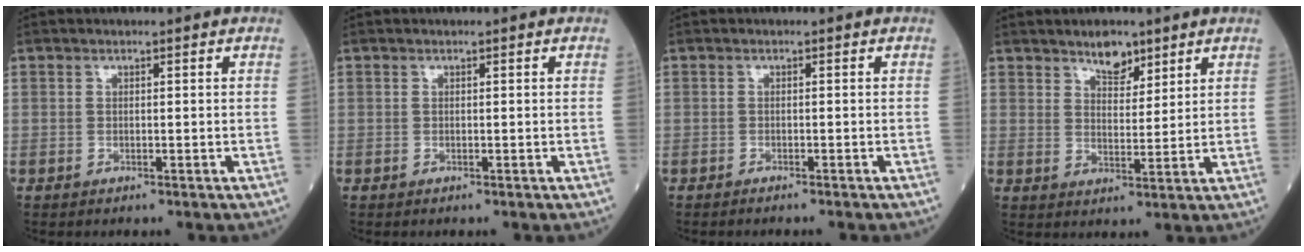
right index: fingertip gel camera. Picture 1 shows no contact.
{"total": 0.0}
{"total": 2.6, "force": [-2.4, -0.1, 1.2], "torque": [-0.017, -0.002, -0.028]}
{"total": 4.6, "force": [3.5, 1.9, 2.3], "torque": [-0.037, -0.001, 0.062]}